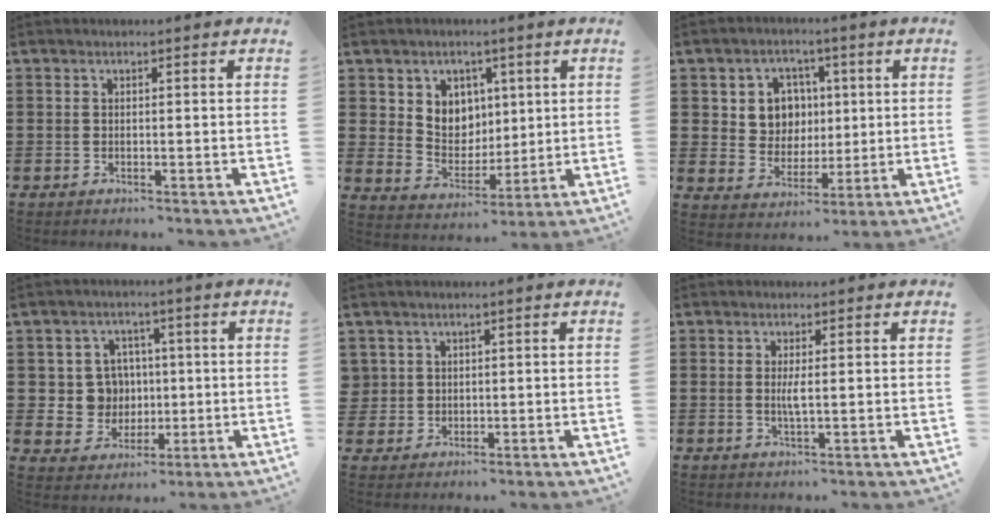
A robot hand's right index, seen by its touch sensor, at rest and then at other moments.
{"total": 5.9, "force": [2.6, 5.2, 0.8], "torque": [-0.032, -0.006, 0.046]}
{"total": 6.7, "force": [1.5, 6.1, 2.5], "torque": [-0.062, 0.013, 0.023]}
{"total": 6.7, "force": [0.8, 6.3, 2.0], "torque": [-0.059, 0.014, 0.017]}
{"total": 2.4, "force": [0.7, 2.3, 0.1], "torque": [-0.014, 0.011, 0.013]}
{"total": 2.3, "force": [0.1, 0.3, 2.3], "torque": [-0.045, -0.003, 0.001]}